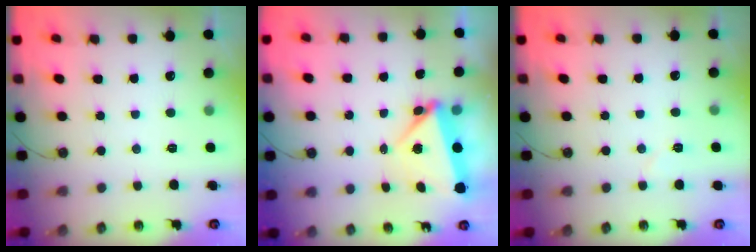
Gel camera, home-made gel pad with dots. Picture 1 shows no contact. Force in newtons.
{"total": 5.6, "press": 5.6, "slide": 0.4}
{"total": 3.2, "press": 3.1, "slide": 0.6}